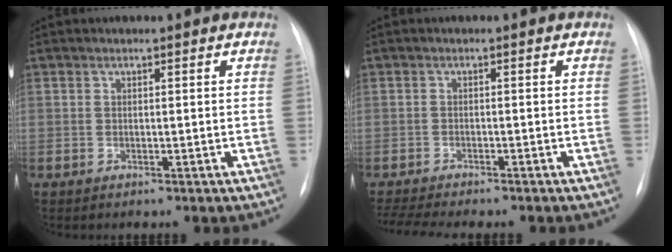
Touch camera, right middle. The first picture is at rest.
{"total": 8.3, "force": [-7.4, 0.8, 3.7], "torque": [-0.057, -0.006, -0.111]}